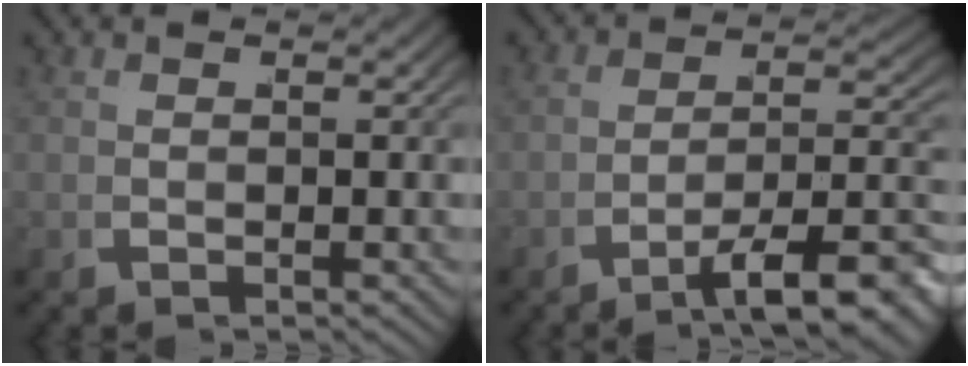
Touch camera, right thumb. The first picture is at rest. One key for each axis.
{"total": 8.0, "fx": -3.2, "fy": 3.8, "fz": 6.3, "tx": -0.088, "ty": -0.023, "tz": -0.034}